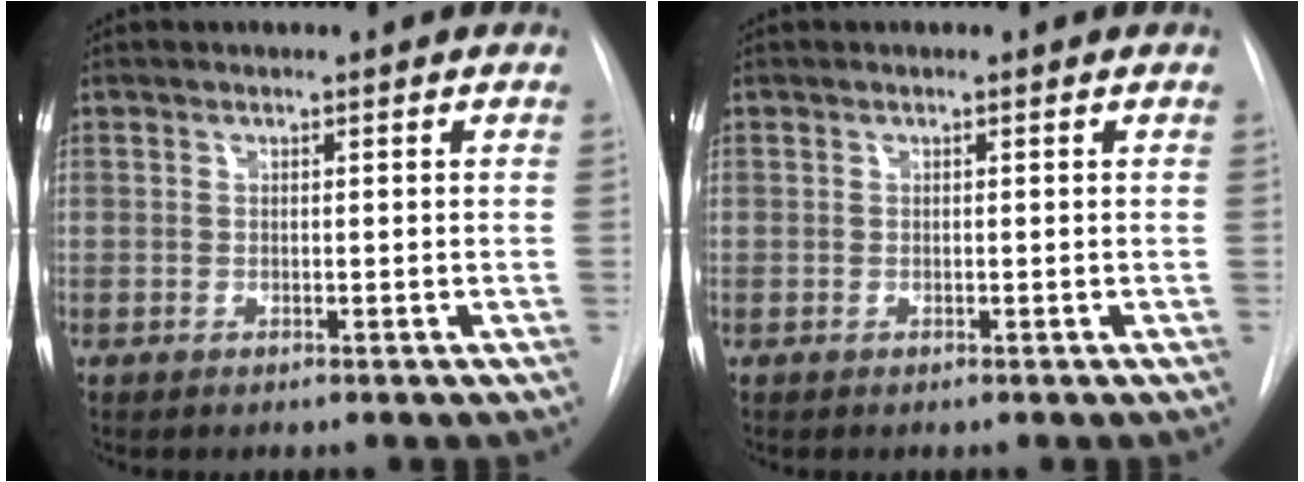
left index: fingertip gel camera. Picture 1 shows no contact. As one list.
[{"total": 0.0}]